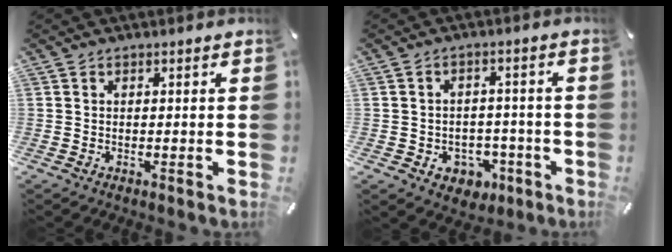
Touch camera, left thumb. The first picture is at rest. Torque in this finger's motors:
{"motor_torque": [0.58, 0.78, 0.00, 0.02, 0.00]}